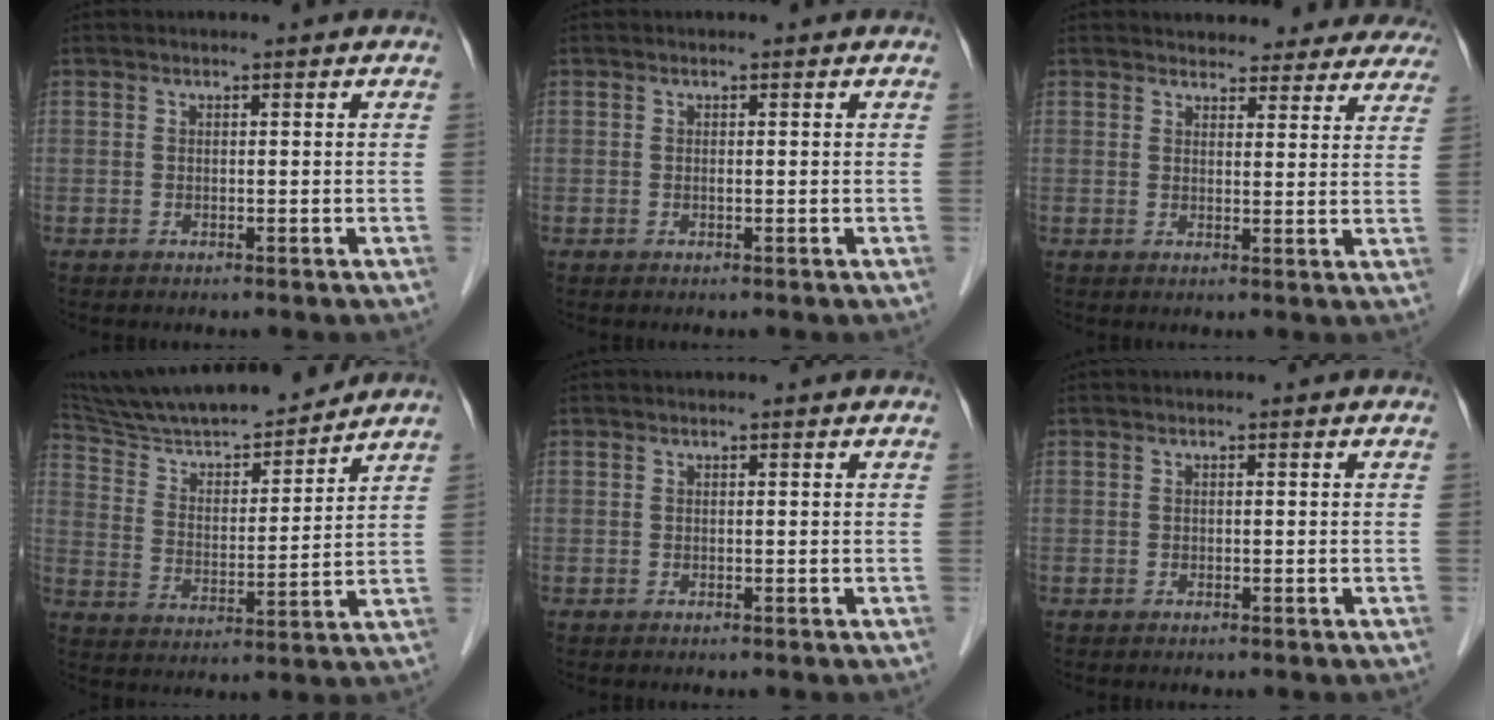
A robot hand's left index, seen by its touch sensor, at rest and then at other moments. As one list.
[{"total": 0.0}, {"total": 14.8, "force": [13.7, 5.0, 2.5], "torque": [0.006, -0.009, 0.137]}, {"total": 18.0, "force": [16.5, 2.1, 6.7], "torque": [-0.118, 0.005, 0.275]}, {"total": 0.0}, {"total": 0.0}]